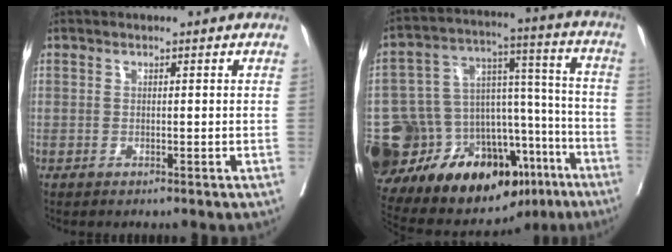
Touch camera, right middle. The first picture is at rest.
{"total": 32.1, "force": [-18.1, 16.1, 21.0], "torque": [-0.338, 0.029, -0.266]}